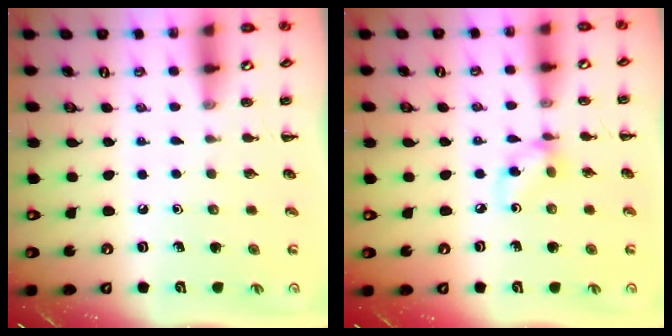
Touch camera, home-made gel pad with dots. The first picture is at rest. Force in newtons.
{"total": 5.6, "press": 5.6, "slide": 0.1}